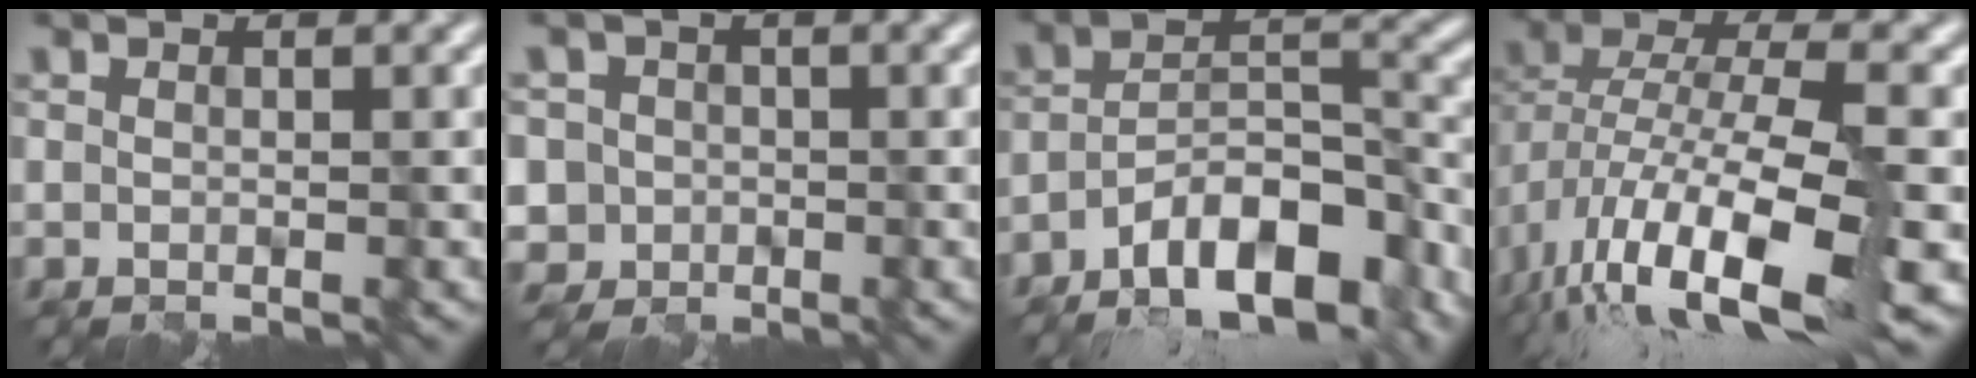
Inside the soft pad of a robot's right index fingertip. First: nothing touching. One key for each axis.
{"total": 6.2, "fx": -0.5, "fy": 6.0, "fz": 1.5, "tx": -0.034, "ty": 0.023, "tz": -0.045}
{"total": 12.9, "fx": -8.9, "fy": 5.1, "fz": 7.8, "tx": -0.138, "ty": 0.006, "tz": -0.141}
{"total": 13.0, "fx": -5.6, "fy": 5.0, "fz": 10.6, "tx": -0.197, "ty": 0.000, "tz": -0.107}